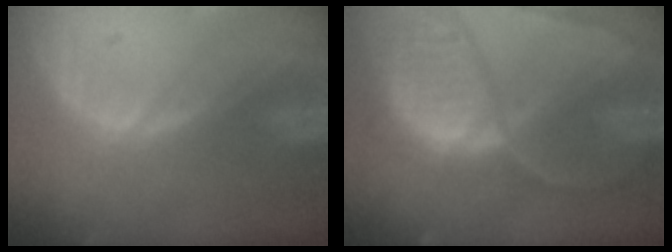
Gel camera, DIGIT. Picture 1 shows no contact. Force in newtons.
{"total": 11.0, "press": 9.2, "slide": 6.1}